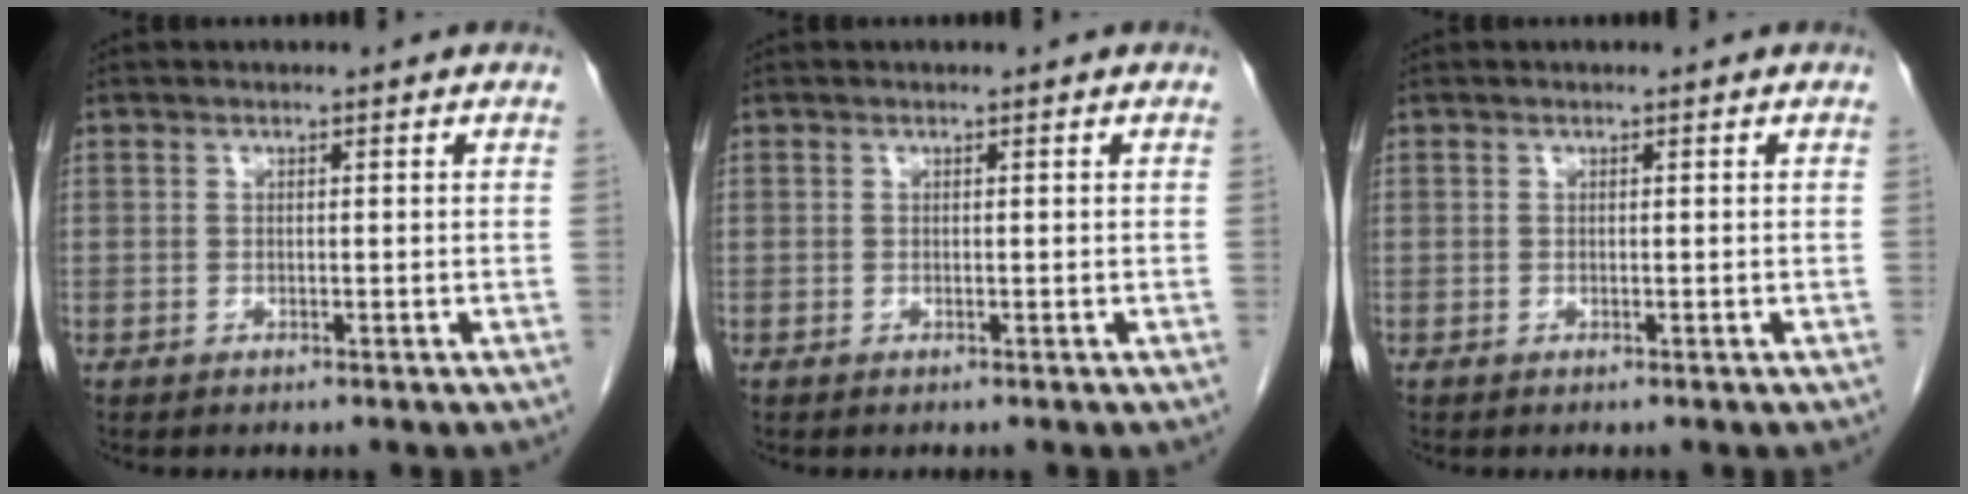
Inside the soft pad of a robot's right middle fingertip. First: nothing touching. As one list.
[{"total": 0.0}, {"total": 0.0}]